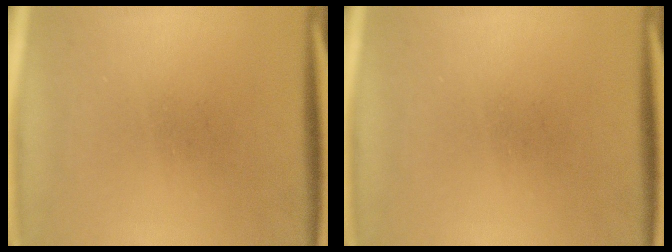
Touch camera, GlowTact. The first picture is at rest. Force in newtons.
{"total": 0.0}